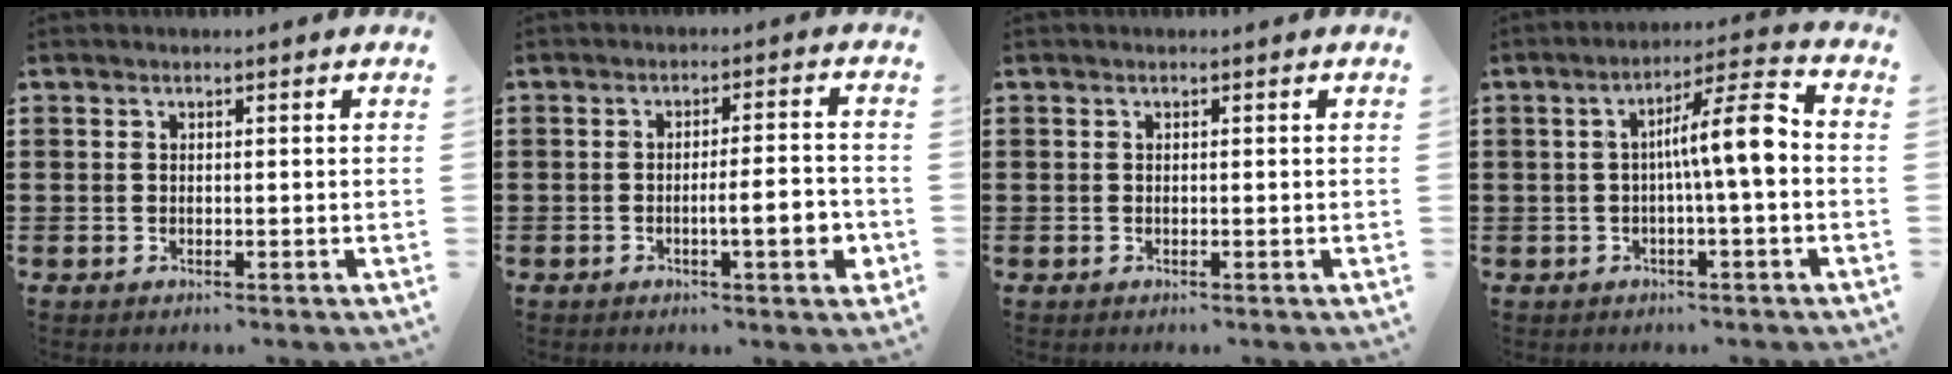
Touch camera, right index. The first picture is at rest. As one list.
[{"total": 6.2, "force": [-1.7, 1.0, 5.9], "torque": [-0.089, -0.006, -0.032]}, {"total": 0.0}, {"total": 8.4, "force": [-0.3, 1.2, 8.3], "torque": [-0.135, 0.003, -0.015]}]